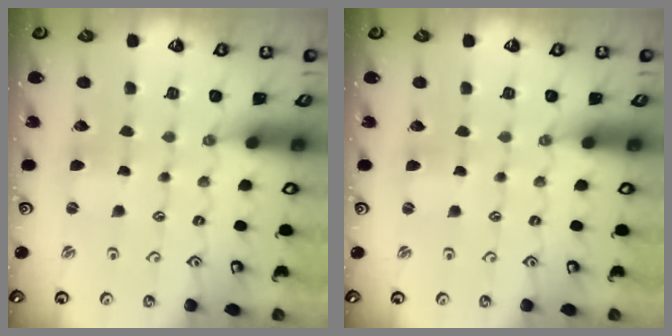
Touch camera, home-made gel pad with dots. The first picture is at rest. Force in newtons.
{"total": 0.5, "press": 0.5, "slide": 0.2}